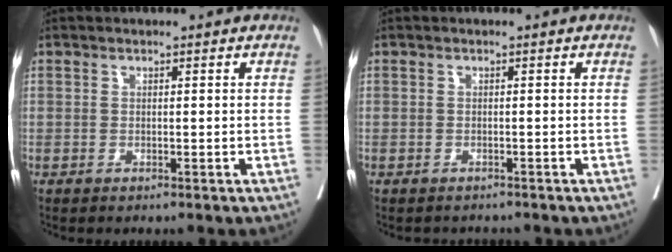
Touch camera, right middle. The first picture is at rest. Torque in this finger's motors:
{"motor_torque": [-0.20, -0.05, 0.00, 0.00]}